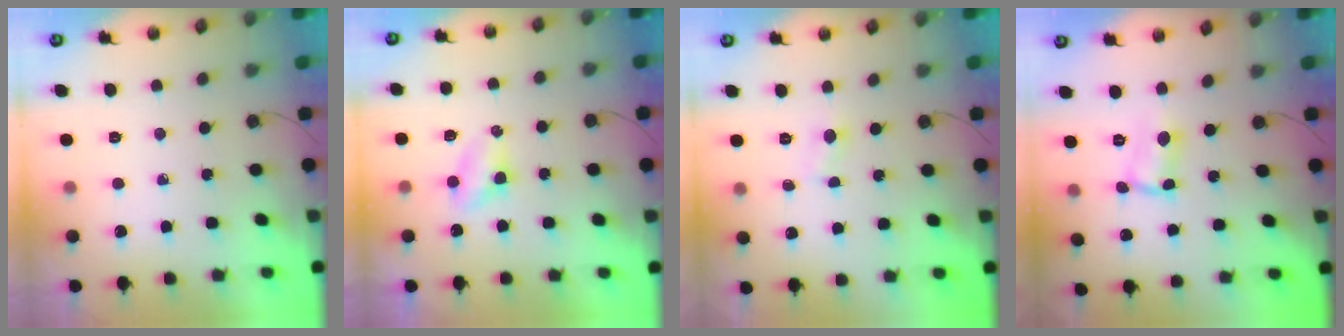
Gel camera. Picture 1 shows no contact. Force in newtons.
{"total": 2.9, "press": 2.9, "slide": 0.3}
{"total": 2.9, "press": 2.9, "slide": 0.3}
{"total": 2.9, "press": 1.4, "slide": 2.5}